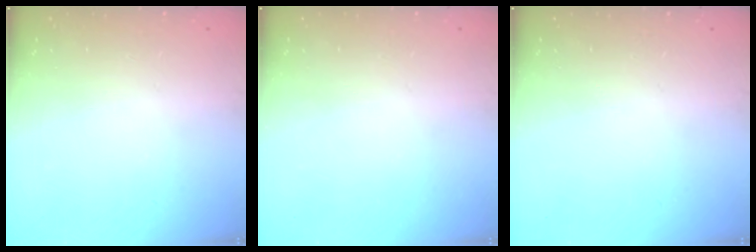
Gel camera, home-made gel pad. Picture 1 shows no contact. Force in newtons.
{"total": 0.0}
{"total": 0.0}